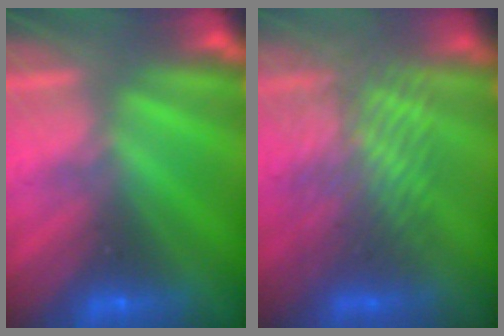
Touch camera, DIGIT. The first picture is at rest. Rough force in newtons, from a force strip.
{"total": 3.7}